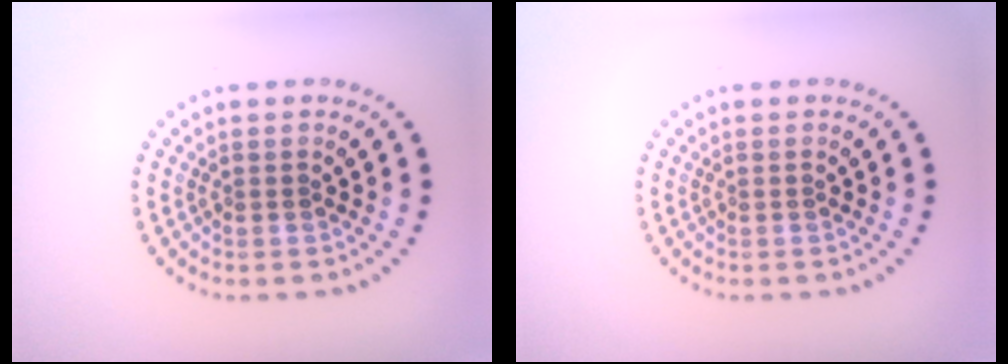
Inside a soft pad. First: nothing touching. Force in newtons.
{"total": 0.0}